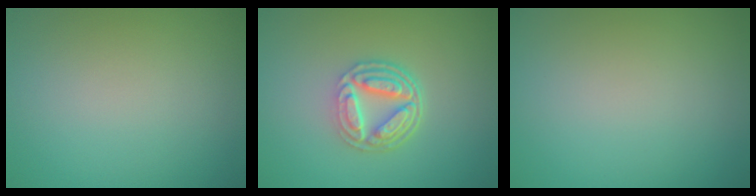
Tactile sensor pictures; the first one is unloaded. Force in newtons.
{"total": 5.0, "press": 3.5, "slide": 3.5}
{"total": 0.0}